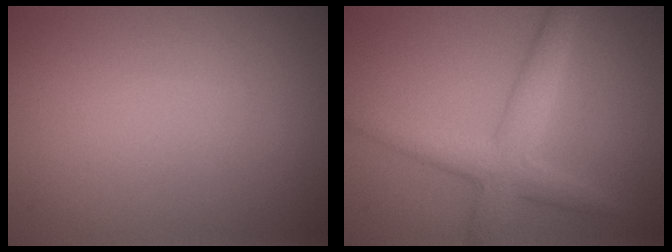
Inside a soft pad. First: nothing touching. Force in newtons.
{"total": 4.2, "press": 4.2, "slide": 0.1}